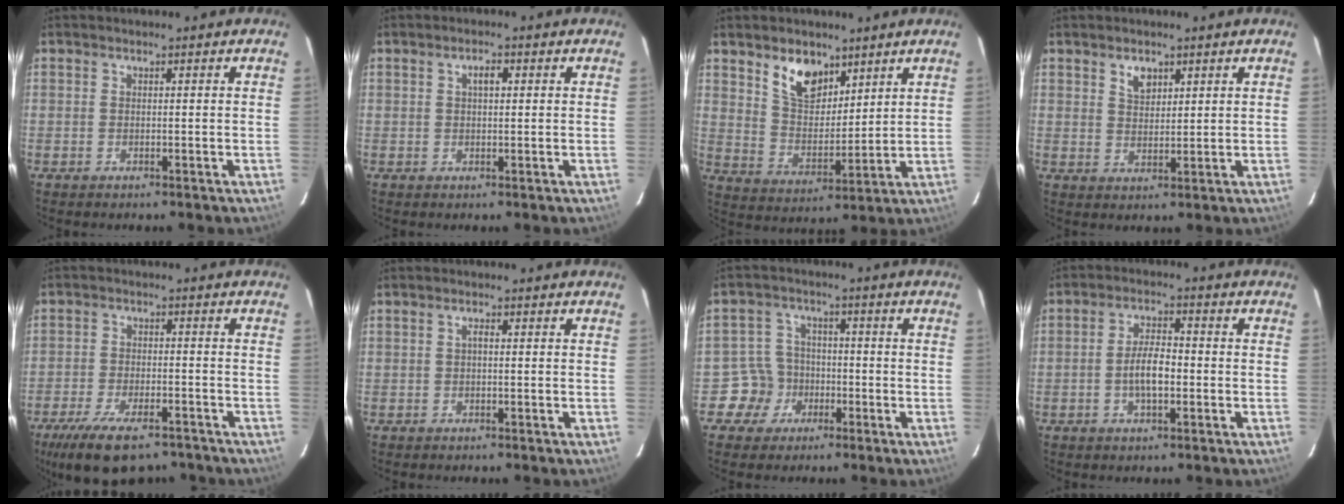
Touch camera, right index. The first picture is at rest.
{"total": 1.7, "force": [0.5, 0.9, 1.3], "torque": [-0.021, 0.007, 0.008]}
{"total": 9.7, "force": [6.2, 5.5, 5.0], "torque": [-0.084, 0.005, 0.122]}
{"total": 3.4, "force": [2.0, 2.2, 1.8], "torque": [-0.023, 0.005, 0.037]}
{"total": 15.0, "force": [-10.9, 5.8, 8.5], "torque": [-0.181, -0.029, -0.175]}
{"total": 0.7, "force": [0.0, 0.3, 0.7], "torque": [-0.013, 0.005, -0.002]}
{"total": 6.0, "force": [-2.6, 5.4, -0.1], "torque": [-0.004, 0.028, -0.046]}
{"total": 5.6, "force": [-1.4, 2.2, 4.9], "torque": [-0.094, 0.005, -0.022]}